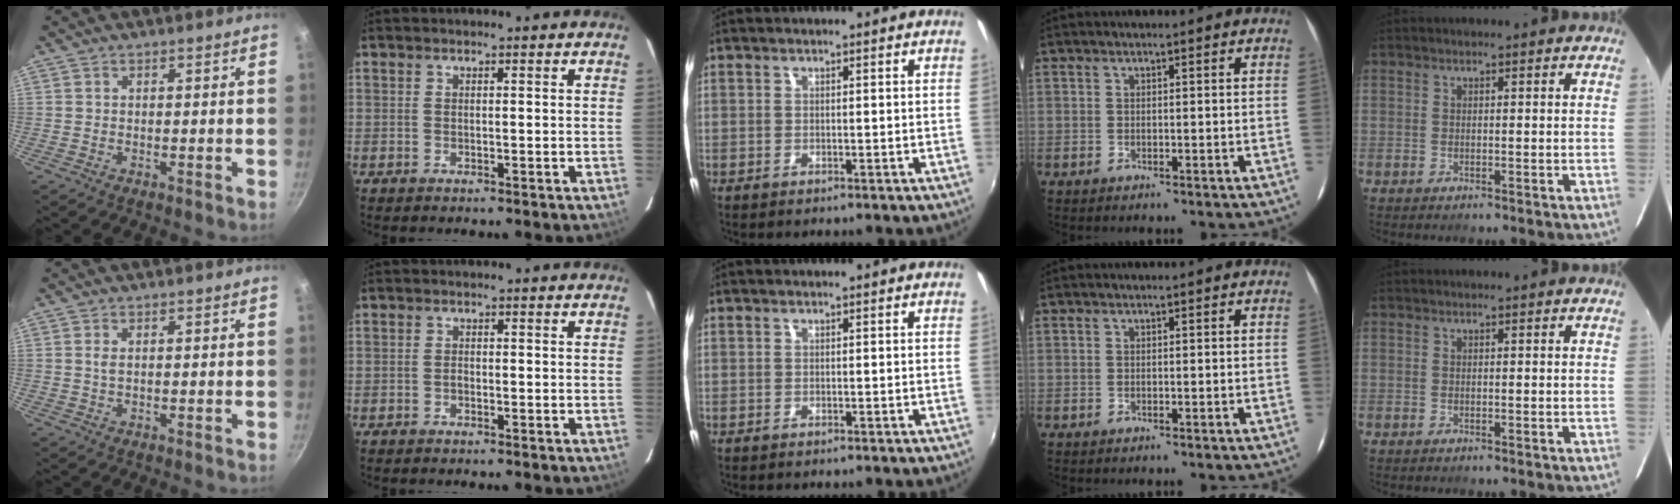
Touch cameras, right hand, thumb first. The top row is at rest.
{"thumb": {"total": 1.1, "force": [0.3, 0.5, 0.9], "torque": [-0.019, -0.001, 0.005]}, "index": {"total": 0.7, "force": [-0.4, 0.5, 0.3], "torque": [-0.004, 0.002, -0.009]}}